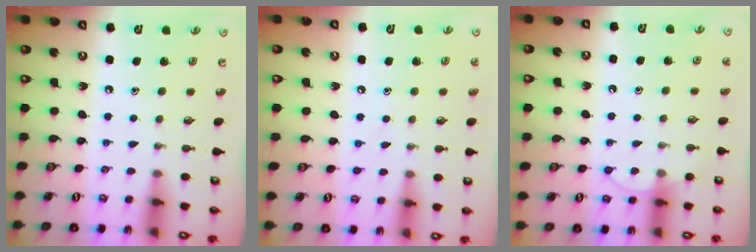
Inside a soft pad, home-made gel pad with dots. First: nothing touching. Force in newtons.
{"total": 5.8, "press": 5.8, "slide": 0.7}
{"total": 6.2, "press": 6.2, "slide": 0.6}